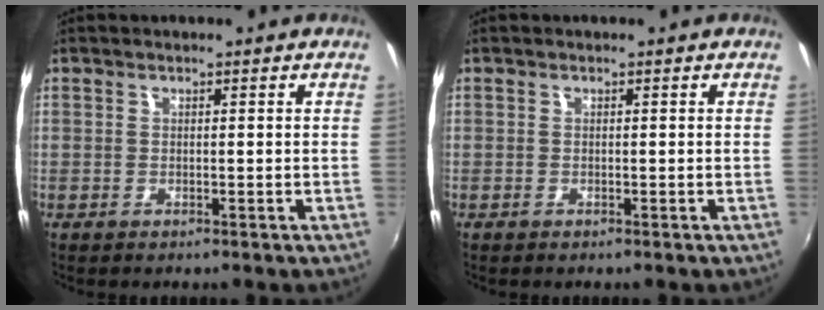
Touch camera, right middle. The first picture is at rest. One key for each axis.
{"total": 0.0}